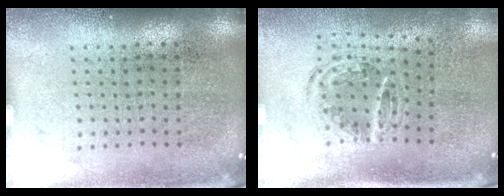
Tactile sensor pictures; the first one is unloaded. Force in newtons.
{"total": 1.0, "press": 0.9, "slide": 0.1}